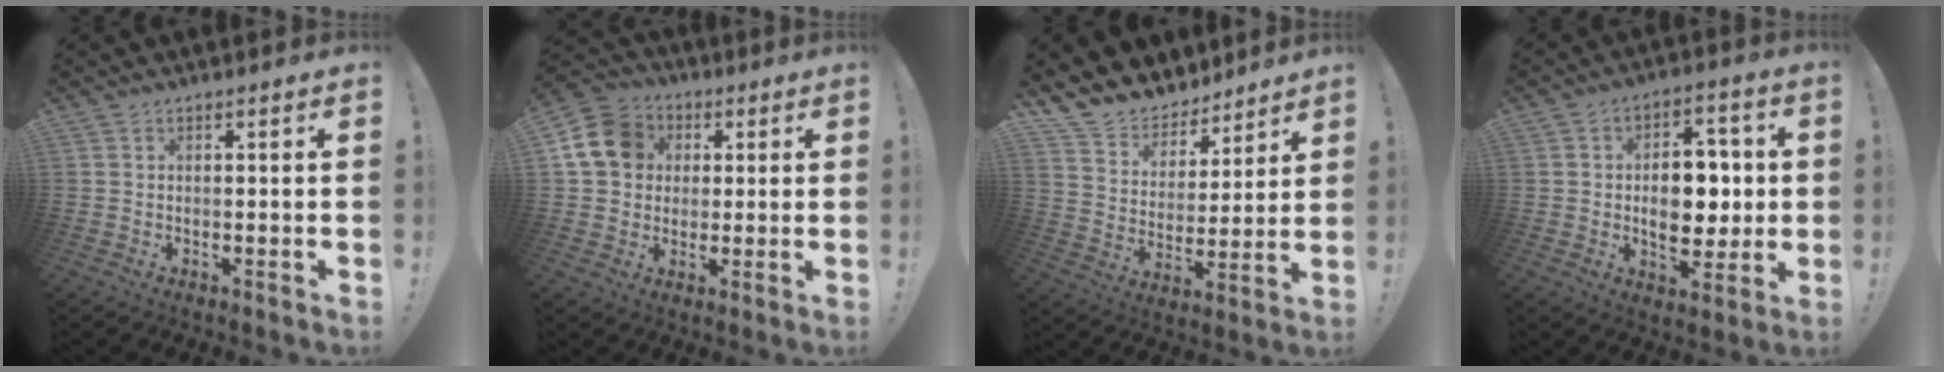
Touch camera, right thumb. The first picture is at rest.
{"total": 14.4, "force": [3.0, 12.3, 7.0], "torque": [-0.121, 0.008, 0.064]}
{"total": 11.1, "force": [9.4, 5.8, 1.1], "torque": [-0.035, -0.081, 0.178]}
{"total": 15.6, "force": [-0.6, 9.0, 12.7], "torque": [-0.189, 0.012, -0.009]}